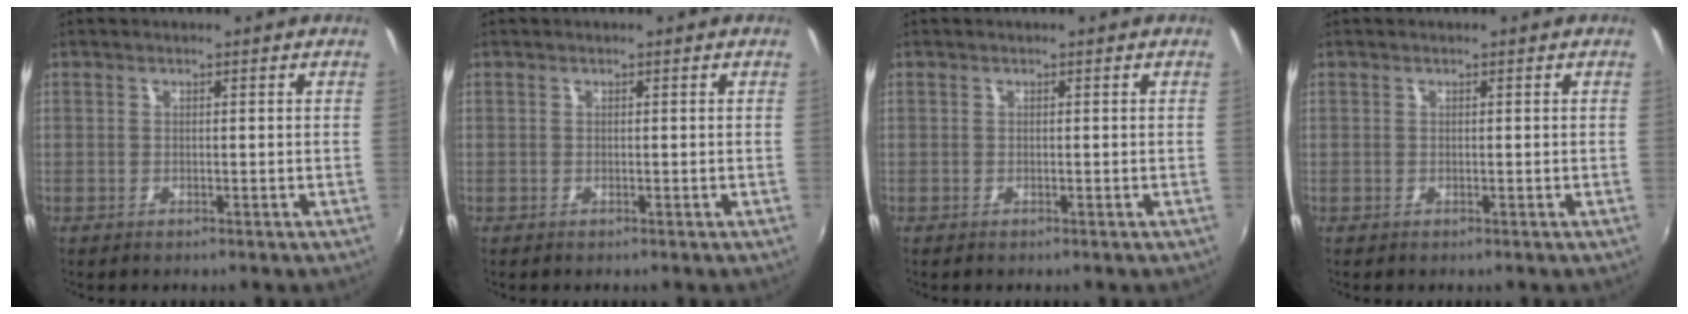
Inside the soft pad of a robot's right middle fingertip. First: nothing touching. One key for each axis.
{"total": 0.0}
{"total": 0.0}
{"total": 0.0}